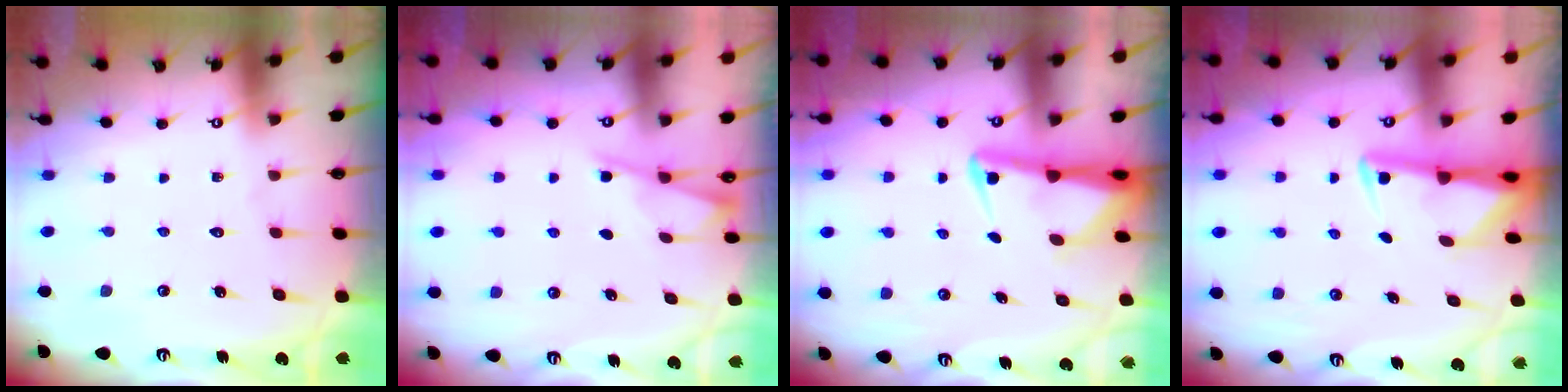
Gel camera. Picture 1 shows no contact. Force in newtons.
{"total": 2.6, "press": 2.6, "slide": 0.4}
{"total": 3.6, "press": 3.4, "slide": 1.1}
{"total": 2.8, "press": 2.7, "slide": 0.7}